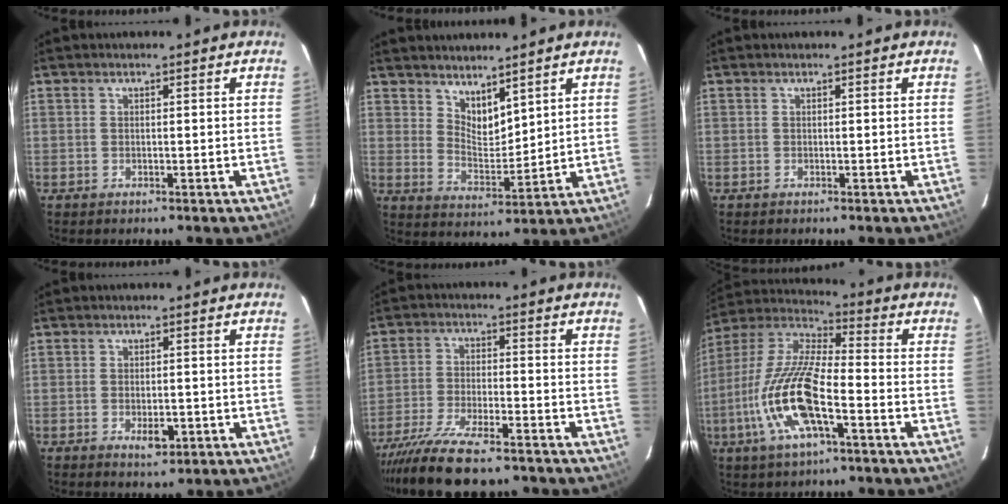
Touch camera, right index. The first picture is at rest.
{"total": 6.3, "force": [5.1, 2.6, 2.8], "torque": [-0.038, -0.006, 0.095]}
{"total": 0.0}
{"total": 3.6, "force": [-1.3, 1.8, 2.8], "torque": [-0.051, -0.006, -0.016]}
{"total": 15.3, "force": [-12.5, 3.5, 8.2], "torque": [-0.177, -0.040, -0.214]}
{"total": 17.1, "force": [-6.5, 4.7, 15.1], "torque": [-0.313, -0.012, -0.134]}